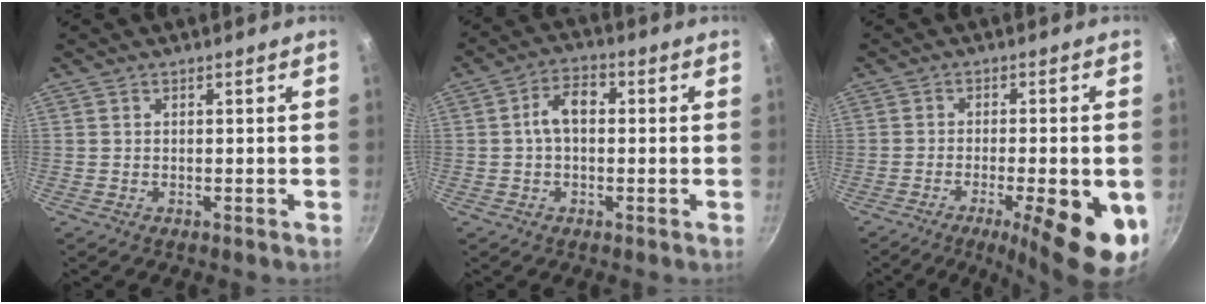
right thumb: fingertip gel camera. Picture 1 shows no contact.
{"total": 5.9, "force": [0.3, 3.8, 4.5], "torque": [-0.067, 0.020, -0.003]}
{"total": 14.9, "force": [-5.6, 4.1, 13.2], "torque": [-0.172, 0.008, -0.076]}